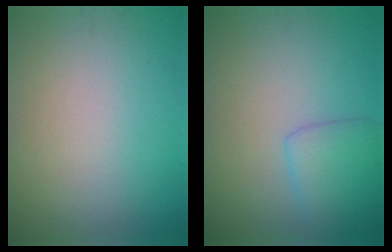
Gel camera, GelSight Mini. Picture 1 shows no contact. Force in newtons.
{"total": 2.7, "press": 2.7, "slide": 0.1}